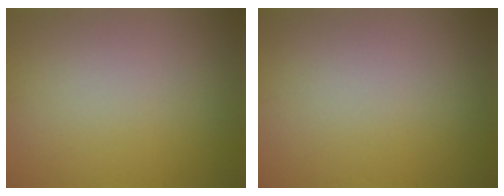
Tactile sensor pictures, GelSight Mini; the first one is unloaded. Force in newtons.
{"total": 0.0}